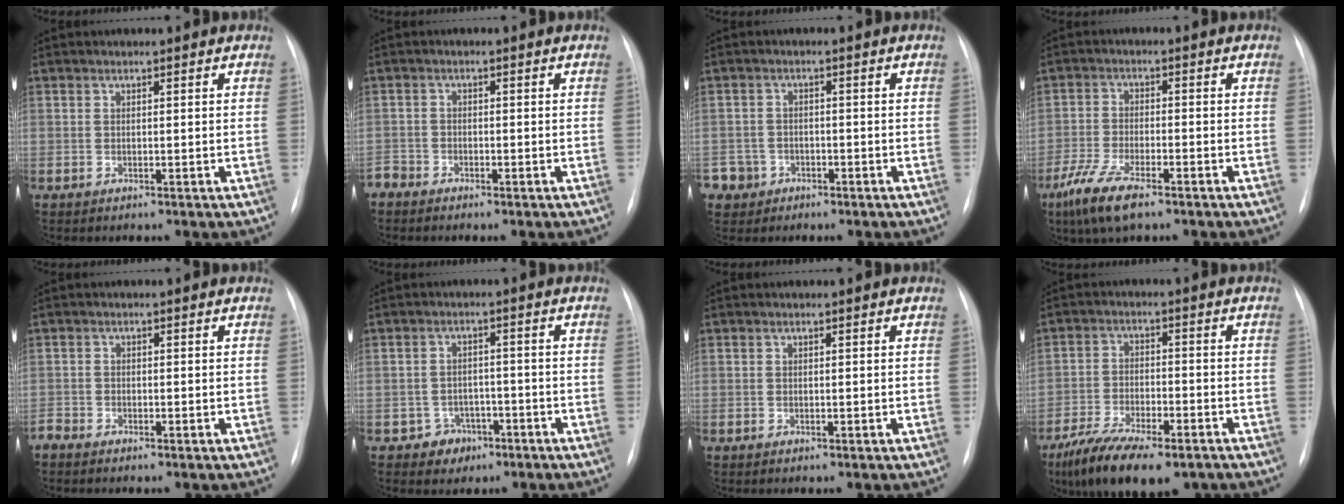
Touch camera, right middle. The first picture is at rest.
{"total": 2.1, "force": [-1.9, 0.8, -0.2], "torque": [0.006, -0.002, -0.037]}
{"total": 4.0, "force": [-2.0, 3.4, -0.4], "torque": [0.014, 0.011, -0.034]}
{"total": 7.3, "force": [-4.6, 1.5, 5.5], "torque": [-0.120, -0.018, -0.085]}
{"total": 1.2, "force": [-1.2, 0.2, 0.1], "torque": [-0.001, -0.005, -0.021]}
{"total": 3.6, "force": [-1.9, 3.0, 0.6], "torque": [0.001, 0.013, -0.021]}
{"total": 0.0}
{"total": 13.8, "force": [-9.7, 4.6, 8.6], "torque": [-0.150, -0.016, -0.161]}